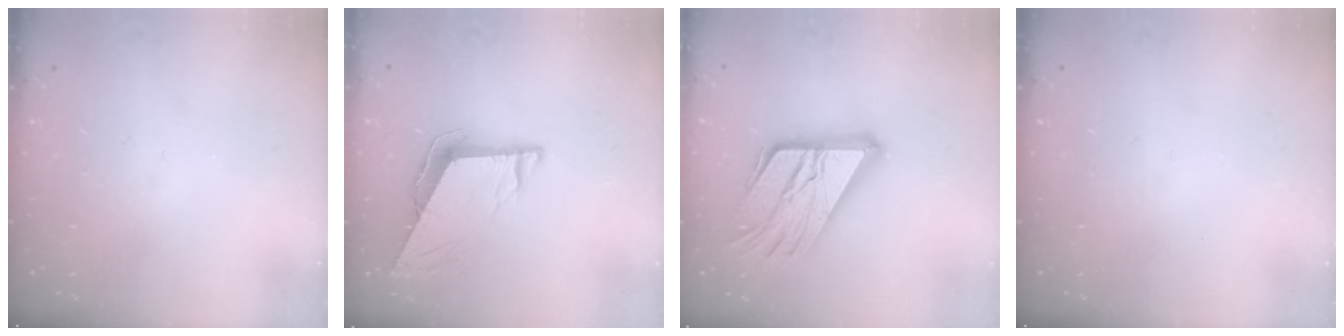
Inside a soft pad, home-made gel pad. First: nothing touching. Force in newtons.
{"total": 9.7, "press": 9.7, "slide": 1.2}
{"total": 21.7, "press": 21.6, "slide": 2.2}
{"total": 0.0}